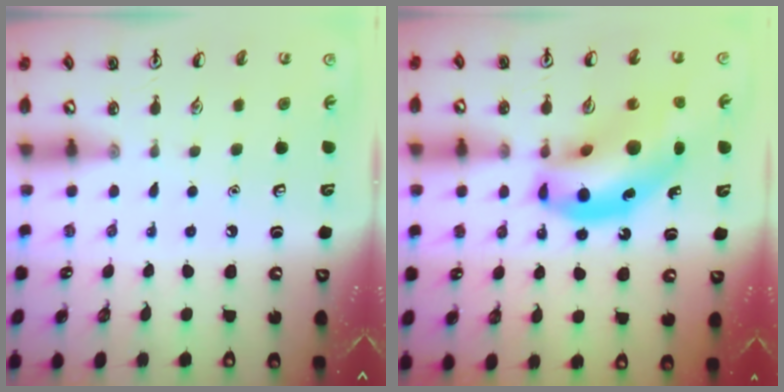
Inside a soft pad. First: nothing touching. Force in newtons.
{"total": 17.5, "press": 16.7, "slide": 5.0}